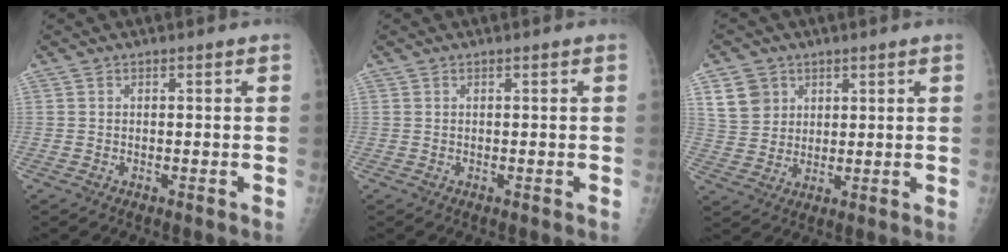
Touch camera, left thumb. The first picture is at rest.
{"total": 0.0}
{"total": 6.9, "force": [3.2, 5.8, 2.2], "torque": [-0.018, -0.014, 0.065]}